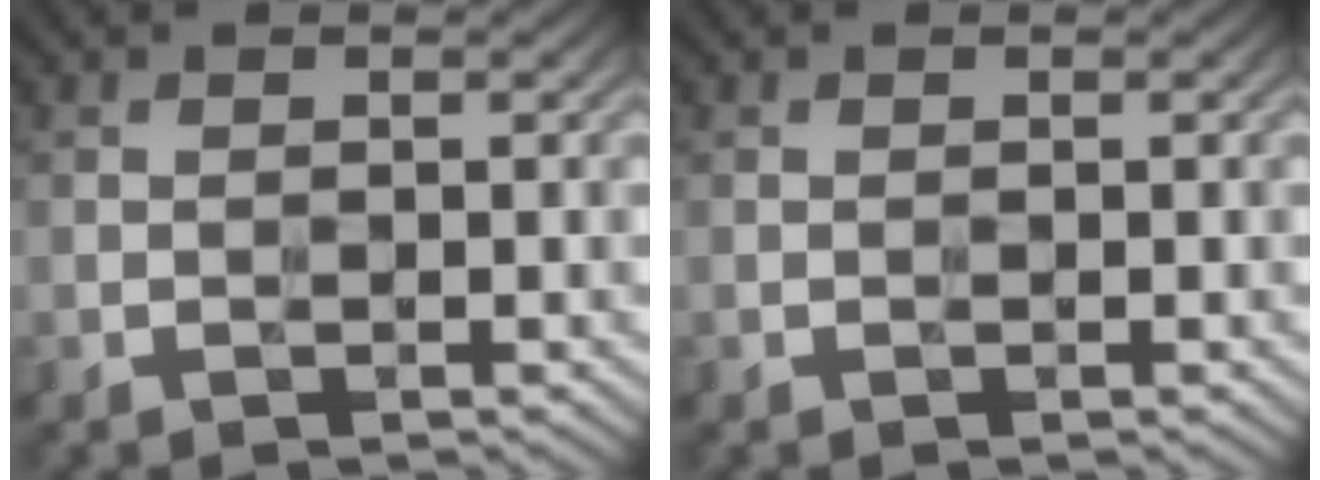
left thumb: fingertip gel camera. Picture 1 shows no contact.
{"total": 0.0}